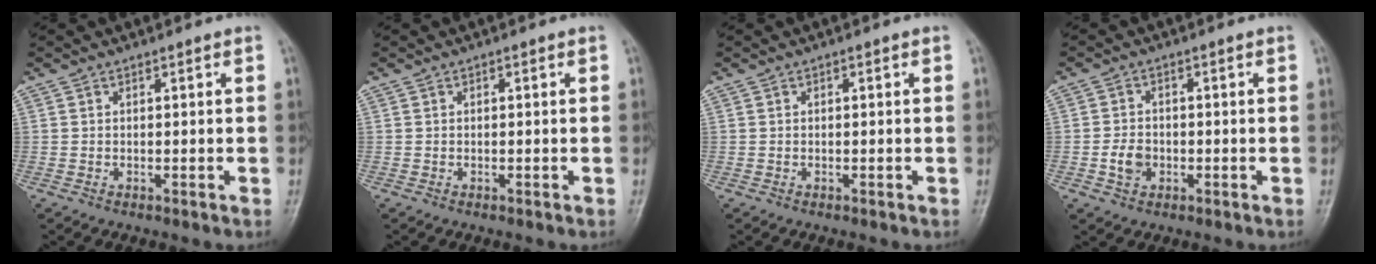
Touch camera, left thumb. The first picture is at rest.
{"total": 0.0}
{"total": 0.0}
{"total": 3.5, "force": [-0.8, 2.8, 2.0], "torque": [-0.030, 0.007, -0.015]}